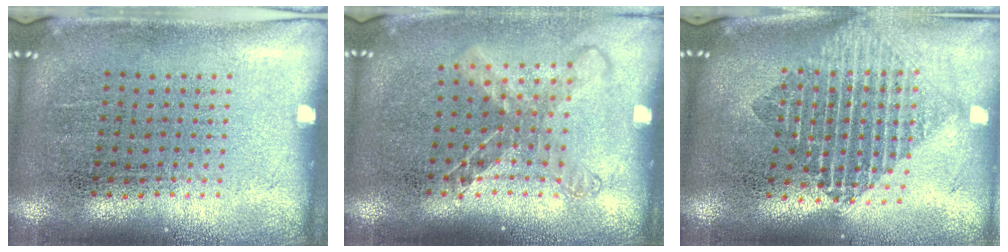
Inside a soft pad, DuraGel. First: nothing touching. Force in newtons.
{"total": 1.5, "press": 1.3, "slide": 0.9}
{"total": 1.9, "press": 1.6, "slide": 1.1}